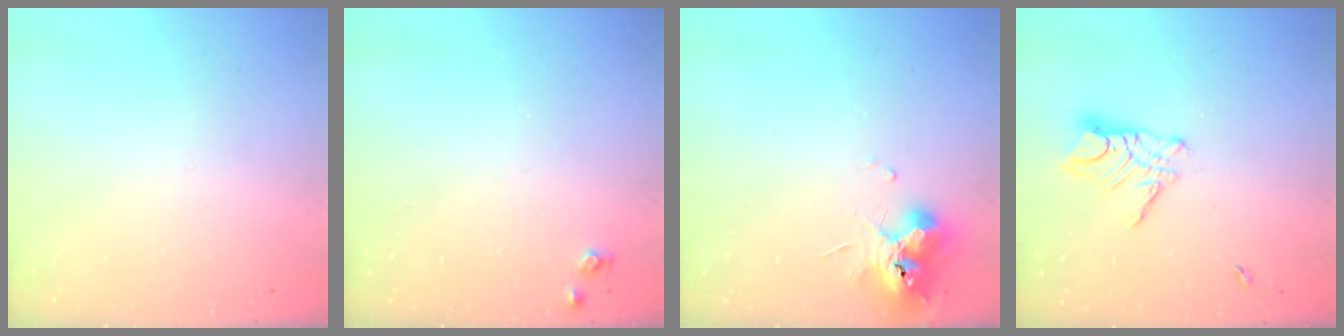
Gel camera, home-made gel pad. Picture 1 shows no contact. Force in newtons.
{"total": 4.7, "press": 4.7, "slide": 0.7}
{"total": 10.7, "press": 10.6, "slide": 0.7}
{"total": 9.4, "press": 9.4, "slide": 0.9}